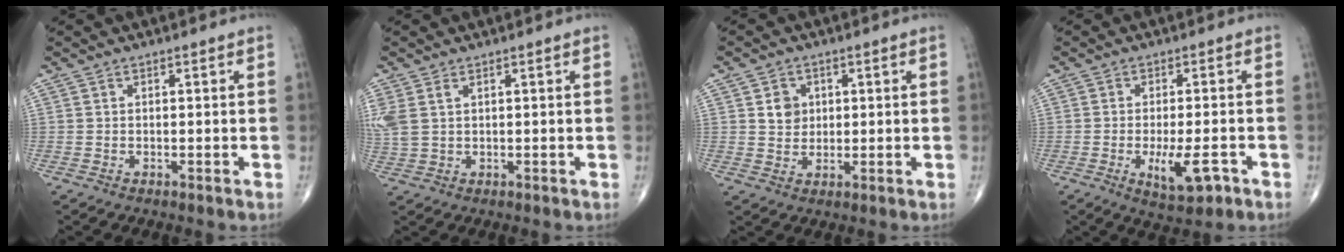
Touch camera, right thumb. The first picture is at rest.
{"total": 5.0, "force": [1.7, 2.9, 3.7], "torque": [-0.110, 0.012, 0.045]}
{"total": 4.2, "force": [1.1, 3.6, 1.8], "torque": [-0.010, -0.003, 0.019]}
{"total": 7.2, "force": [-2.7, 2.4, 6.2], "torque": [-0.094, -0.003, -0.036]}